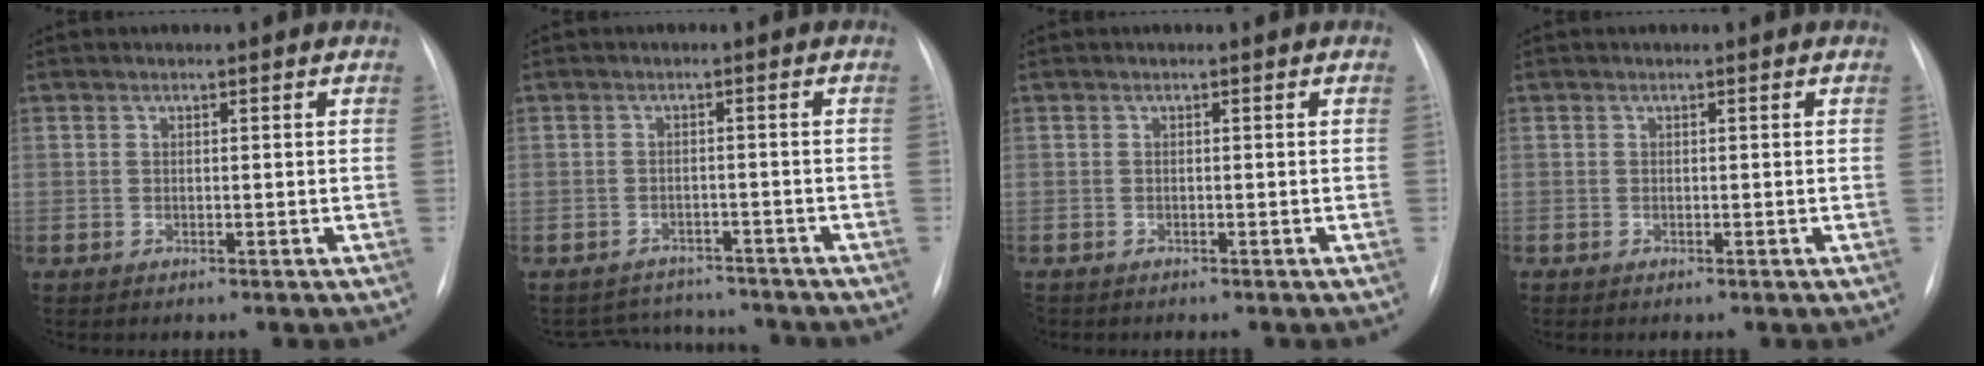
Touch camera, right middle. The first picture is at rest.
{"total": 6.4, "force": [-6.1, 2.0, -0.1], "torque": [0.002, 0.016, -0.081]}
{"total": 0.7, "force": [-0.5, 0.4, 0.1], "torque": [-0.006, 0.001, -0.009]}
{"total": 0.0}